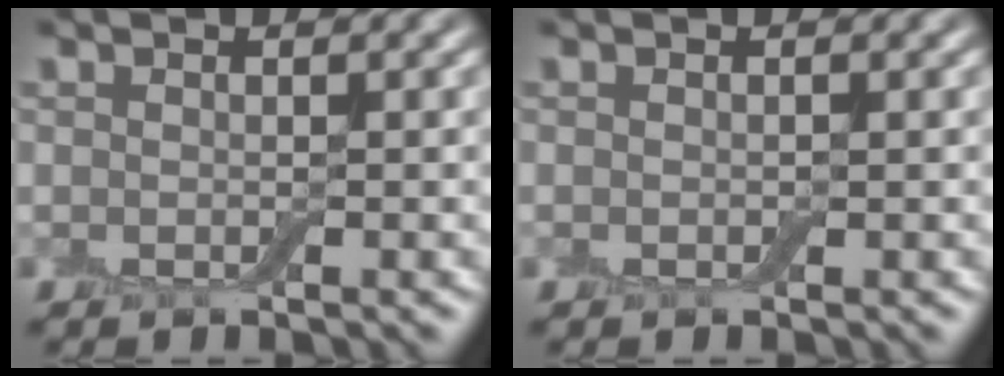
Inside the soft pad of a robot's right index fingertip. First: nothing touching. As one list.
[{"total": 0.0}]